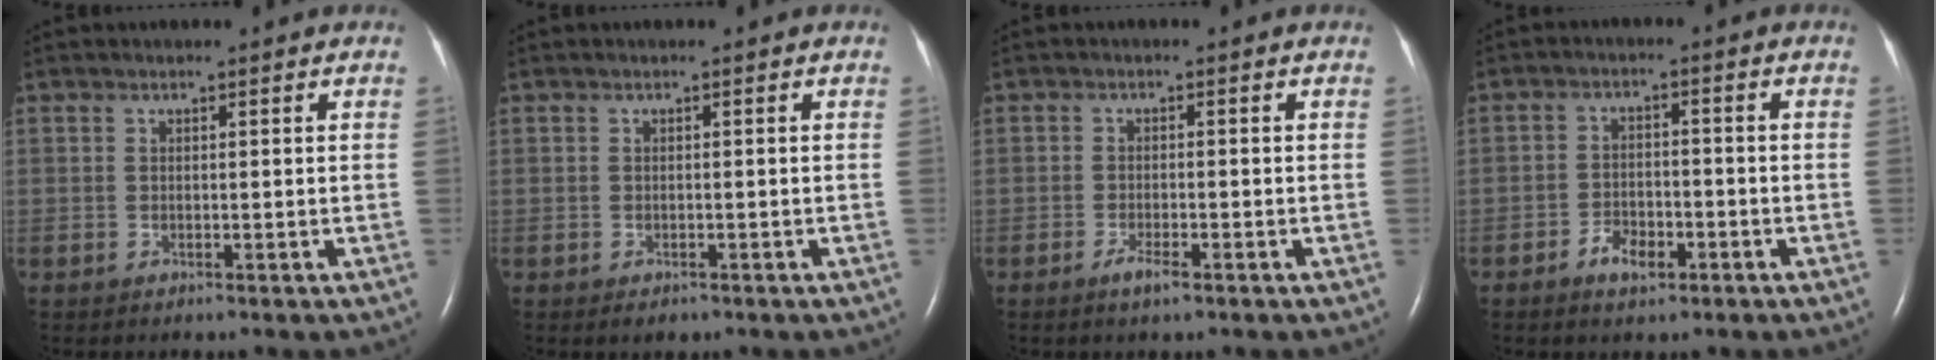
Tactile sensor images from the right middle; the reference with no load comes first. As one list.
[{"total": 1.3, "force": [-0.8, 0.7, 0.7], "torque": [-0.011, -0.001, -0.005]}, {"total": 2.2, "force": [-1.4, 0.4, 1.6], "torque": [-0.036, -0.002, -0.025]}, {"total": 4.1, "force": [-2.4, 2.1, 2.6], "torque": [-0.045, 0.005, -0.037]}]